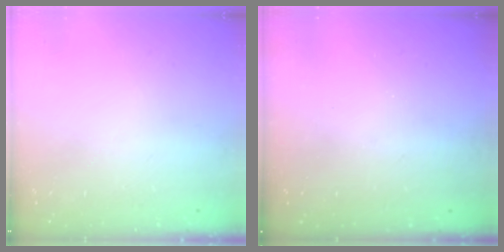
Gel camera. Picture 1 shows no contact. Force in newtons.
{"total": 3.1, "press": 3.1, "slide": 0.1}